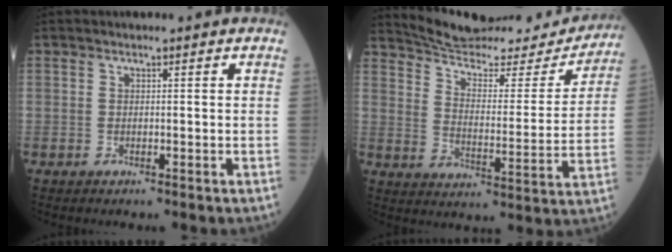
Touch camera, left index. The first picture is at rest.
{"total": 20.6, "force": [19.7, 3.4, 4.9], "torque": [-0.074, -0.042, 0.266]}